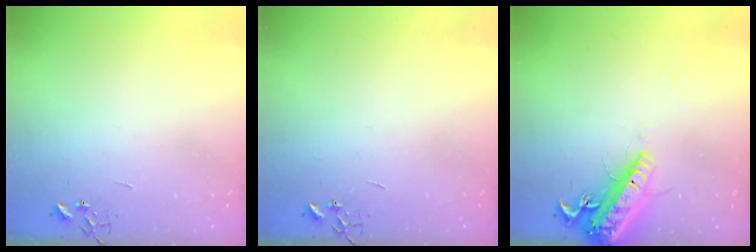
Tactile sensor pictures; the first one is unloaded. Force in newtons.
{"total": 0.0}
{"total": 17.2, "press": 16.8, "slide": 3.6}